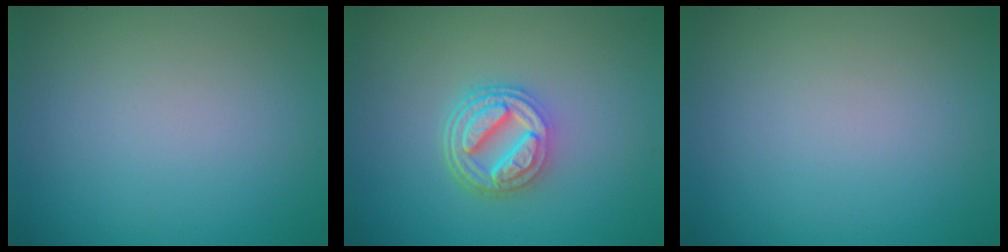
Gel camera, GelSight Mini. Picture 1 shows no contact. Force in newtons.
{"total": 4.9, "press": 3.7, "slide": 3.3}
{"total": 0.0}